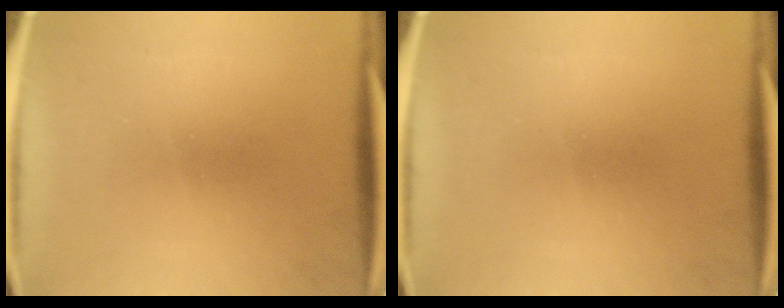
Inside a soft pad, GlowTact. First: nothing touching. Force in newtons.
{"total": 0.0}